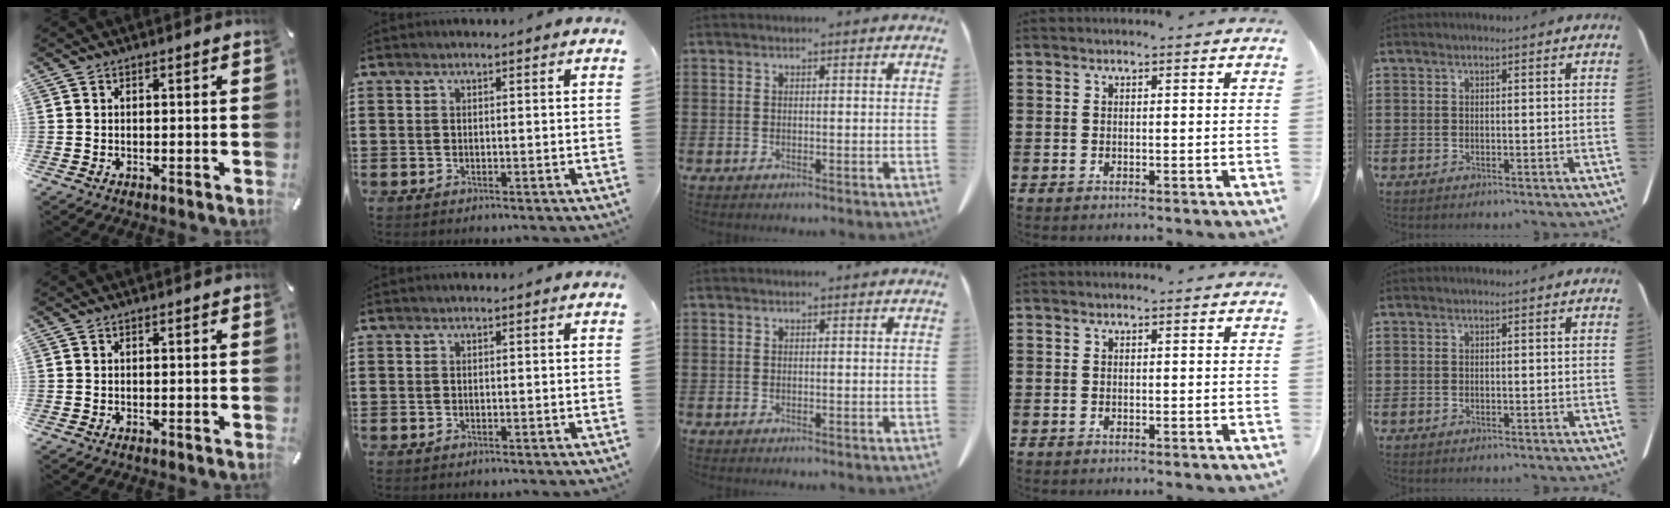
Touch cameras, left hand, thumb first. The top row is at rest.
{}